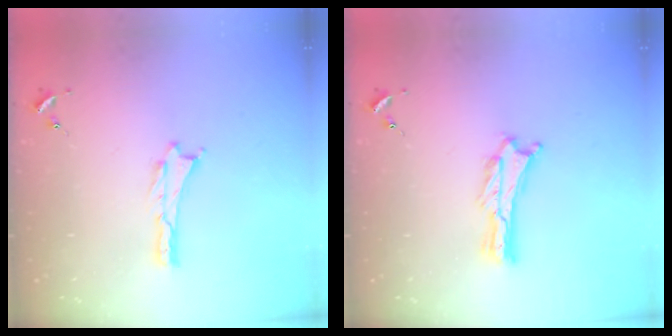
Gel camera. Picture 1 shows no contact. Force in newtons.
{"total": 0.8, "press": 0.7, "slide": 0.2}